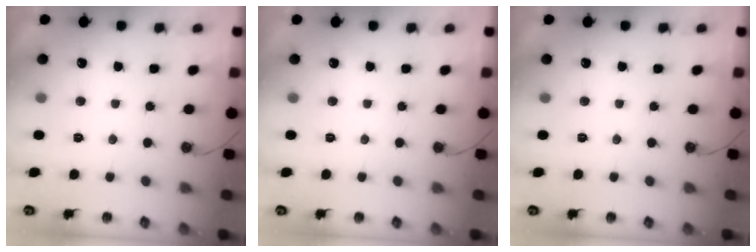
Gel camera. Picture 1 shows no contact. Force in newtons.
{"total": 0.0}
{"total": 0.0}